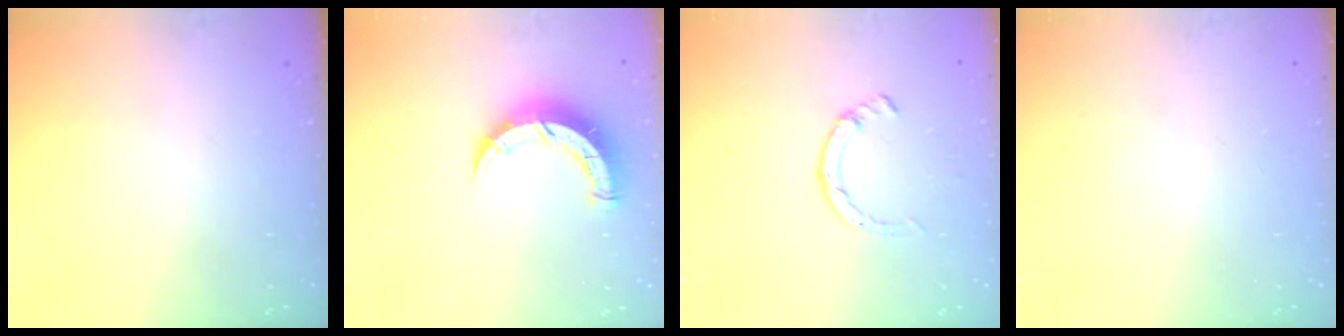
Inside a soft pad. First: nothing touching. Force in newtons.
{"total": 7.5, "press": 7.5, "slide": 0.6}
{"total": 1.4, "press": 1.4, "slide": 0.3}
{"total": 0.0}